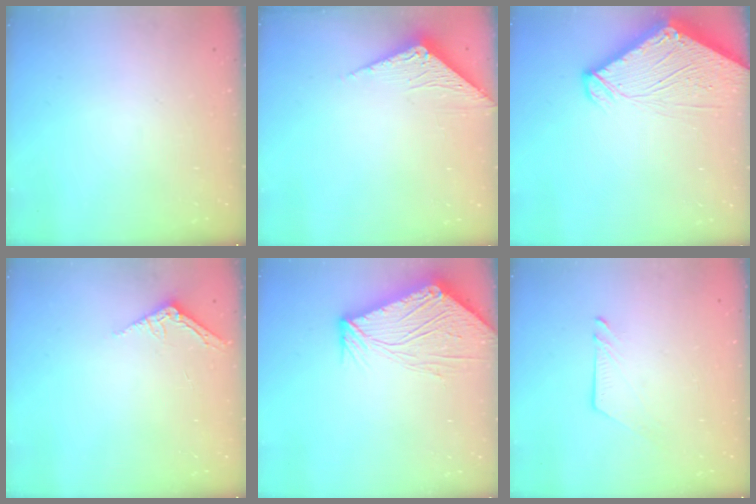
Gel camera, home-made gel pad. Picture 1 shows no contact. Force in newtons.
{"total": 3.3, "press": 3.3, "slide": 0.3}
{"total": 9.2, "press": 9.1, "slide": 1.0}
{"total": 3.0, "press": 3.0, "slide": 0.2}
{"total": 13.3, "press": 13.2, "slide": 1.4}
{"total": 5.1, "press": 5.1, "slide": 0.5}